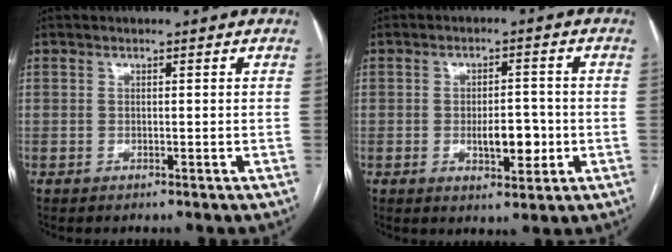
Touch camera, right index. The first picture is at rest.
{"total": 5.9, "force": [-1.3, 2.5, 5.2], "torque": [-0.080, -0.001, -0.013]}